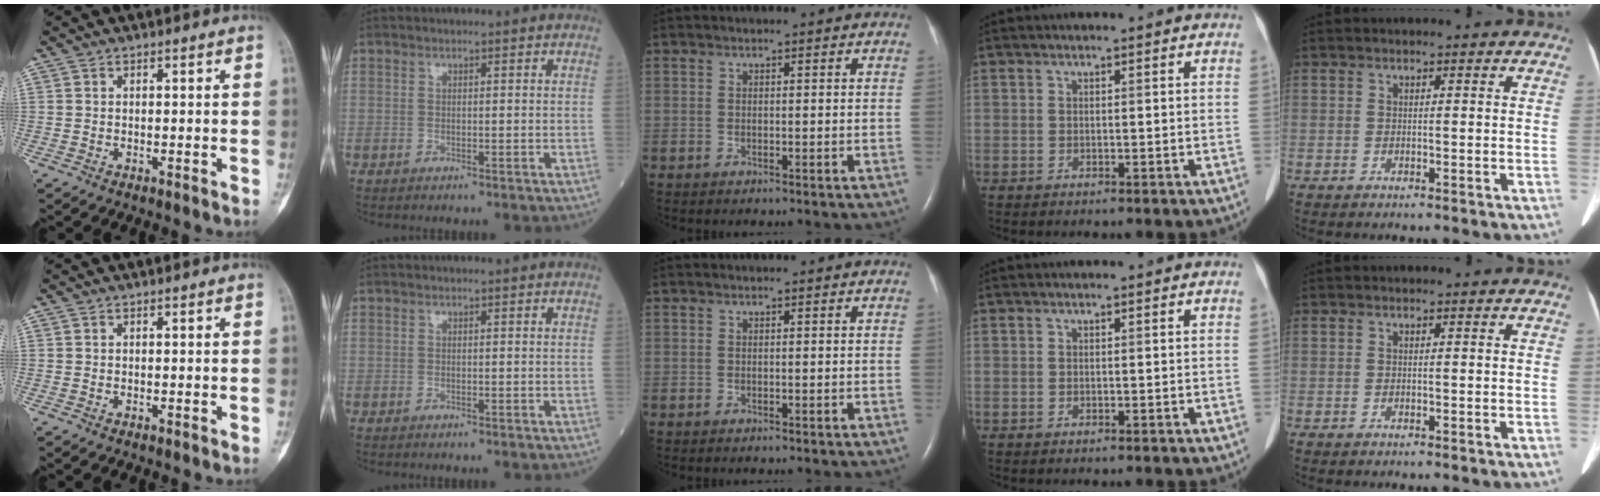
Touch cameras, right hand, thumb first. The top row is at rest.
{}